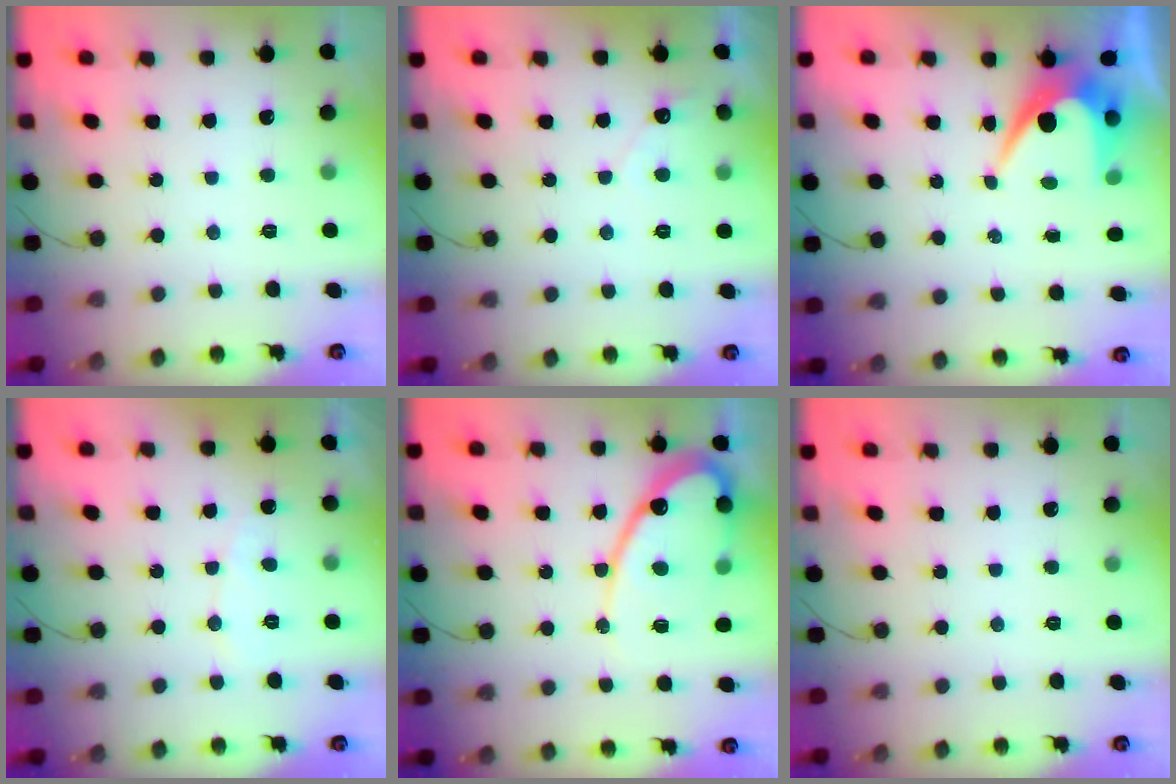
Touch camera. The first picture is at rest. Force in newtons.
{"total": 3.7, "press": 3.7, "slide": 0.2}
{"total": 6.1, "press": 6.1, "slide": 0.5}
{"total": 4.5, "press": 4.5, "slide": 0.3}
{"total": 13.7, "press": 13.6, "slide": 1.8}
{"total": 0.0}